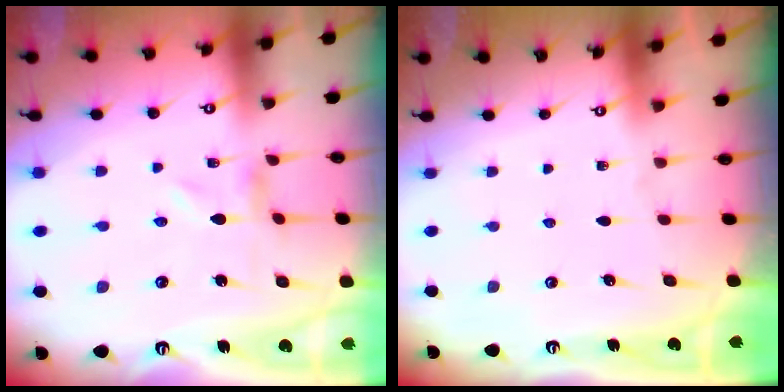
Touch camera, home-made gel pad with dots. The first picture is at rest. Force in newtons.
{"total": 0.0}